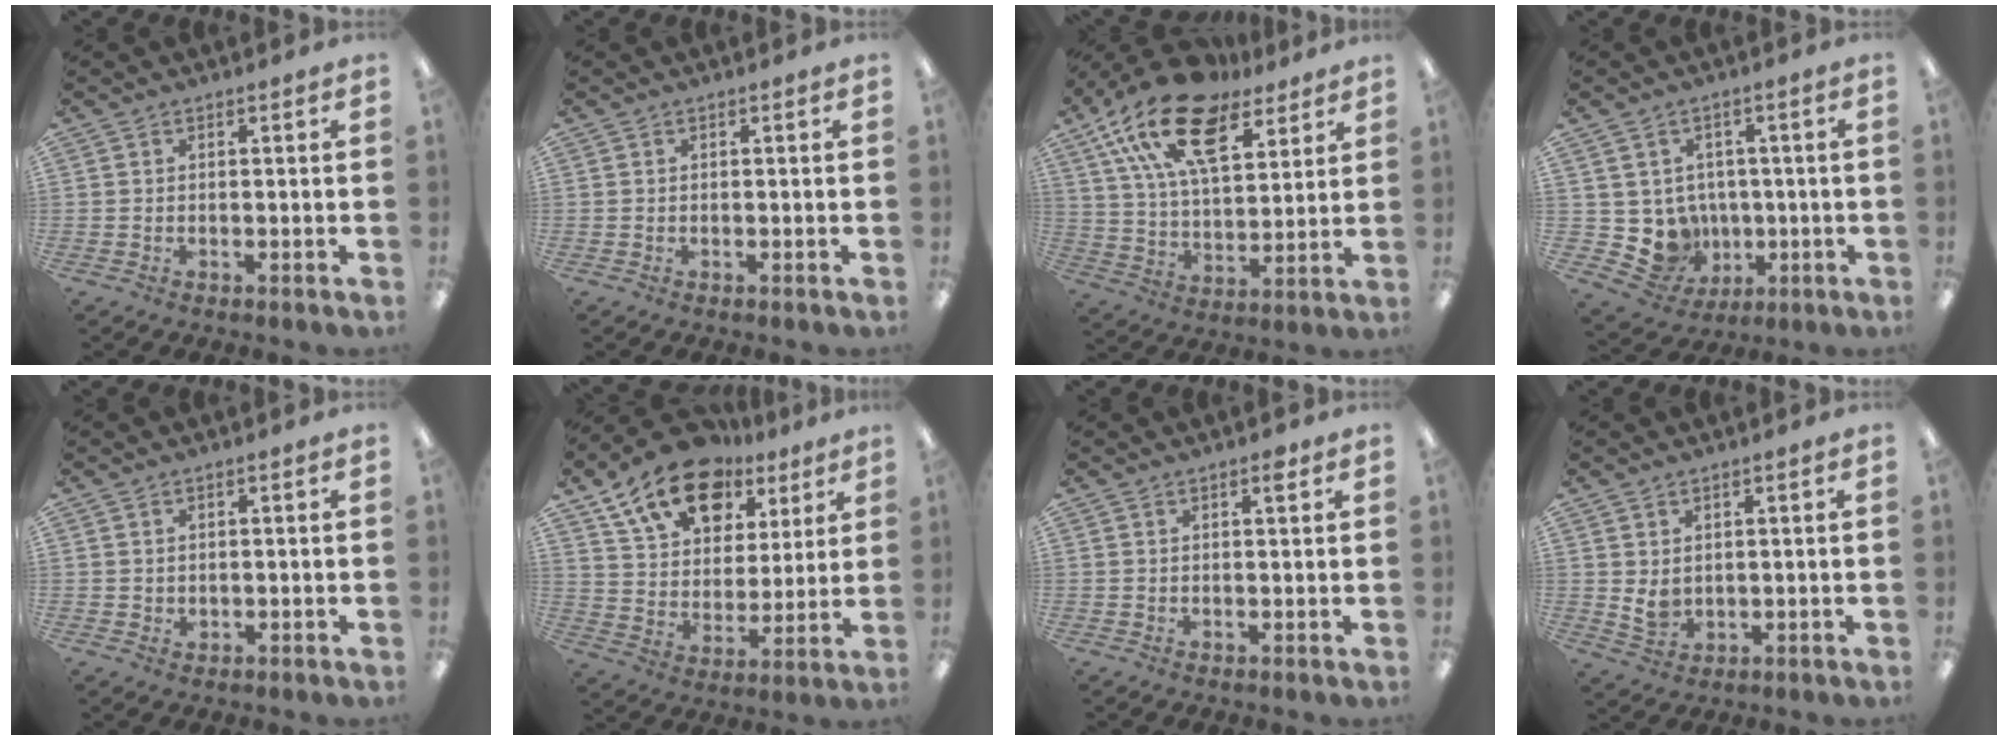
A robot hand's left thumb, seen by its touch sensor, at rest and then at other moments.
{"total": 0.0}
{"total": 21.0, "force": [13.4, 9.9, 12.8], "torque": [-0.234, -0.062, 0.241]}
{"total": 7.8, "force": [0.5, 7.7, 1.3], "torque": [-0.056, -0.018, 0.022]}
{"total": 1.2, "force": [0.8, 0.9, 0.1], "torque": [0.005, -0.001, 0.012]}
{"total": 17.3, "force": [11.0, 10.5, 8.1], "torque": [-0.142, -0.055, 0.201]}
{"total": 2.2, "force": [1.5, 0.6, 1.5], "torque": [-0.016, -0.005, 0.022]}
{"total": 3.8, "force": [1.5, 2.8, 2.1], "torque": [-0.033, -0.013, 0.025]}